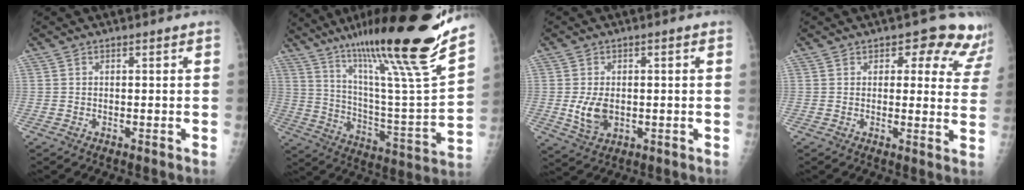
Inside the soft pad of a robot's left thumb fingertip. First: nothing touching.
{"total": 28.6, "force": [20.8, 1.3, 19.6], "torque": [-0.296, -0.107, 0.336]}
{"total": 5.9, "force": [-0.6, 3.8, 4.5], "torque": [-0.078, -0.002, -0.001]}
{"total": 10.6, "force": [8.3, 5.4, 3.9], "torque": [0.017, -0.038, 0.067]}